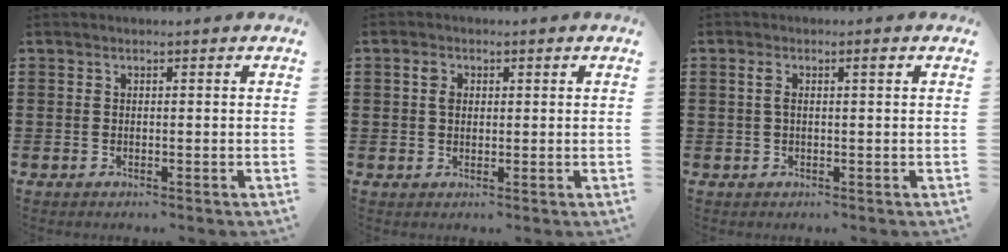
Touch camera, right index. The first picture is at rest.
{"total": 2.3, "force": [0.5, 1.6, 1.6], "torque": [-0.035, 0.008, 0.009]}
{"total": 2.1, "force": [0.5, 0.5, 2.0], "torque": [-0.039, 0.002, 0.006]}